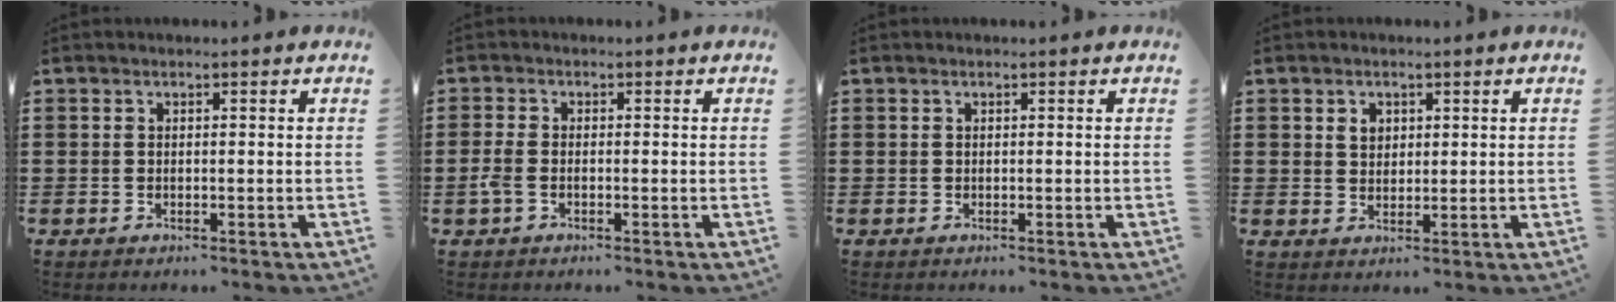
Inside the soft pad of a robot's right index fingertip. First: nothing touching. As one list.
[{"total": 2.2, "force": [-1.0, 1.0, 1.6], "torque": [-0.053, -0.008, -0.024]}, {"total": 0.0}, {"total": 2.2, "force": [0.9, 1.7, 0.9], "torque": [-0.024, 0.009, 0.016]}]